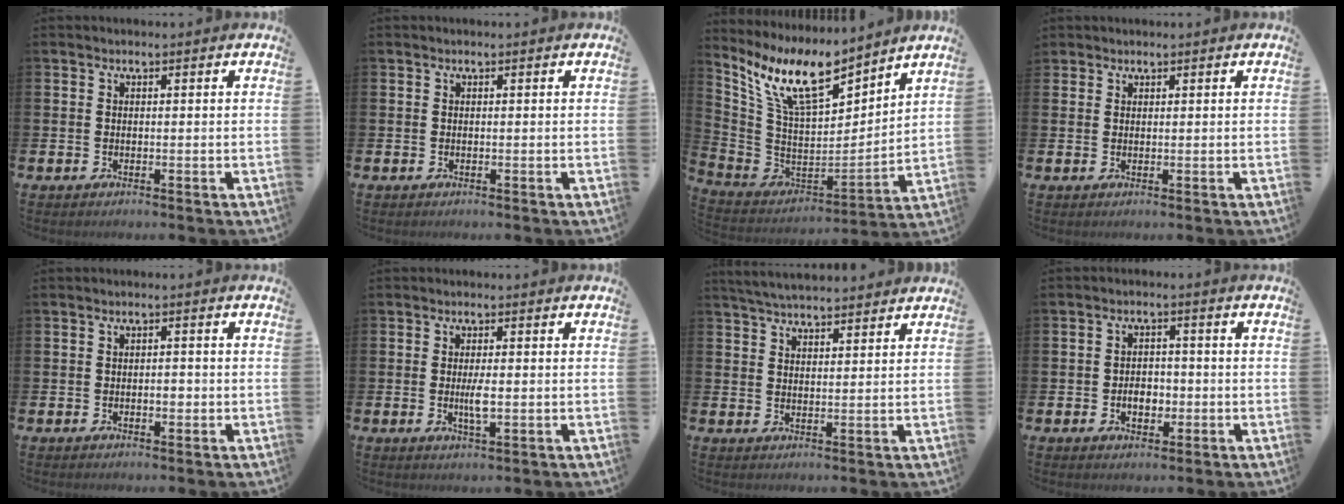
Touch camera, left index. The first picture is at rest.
{"total": 0.0}
{"total": 11.0, "force": [8.8, 3.4, 5.6], "torque": [-0.153, -0.047, 0.160]}
{"total": 1.1, "force": [1.0, 0.5, -0.1], "torque": [0.007, 0.000, 0.018]}
{"total": 1.4, "force": [-0.5, 0.8, 1.1], "torque": [-0.013, -0.001, -0.012]}
{"total": 2.6, "force": [-0.3, 0.6, 2.5], "torque": [-0.047, -0.004, -0.007]}
{"total": 4.3, "force": [4.2, 0.4, 0.7], "torque": [-0.034, -0.012, 0.079]}
{"total": 3.2, "force": [-1.0, 2.2, 2.1], "torque": [-0.027, -0.004, -0.025]}